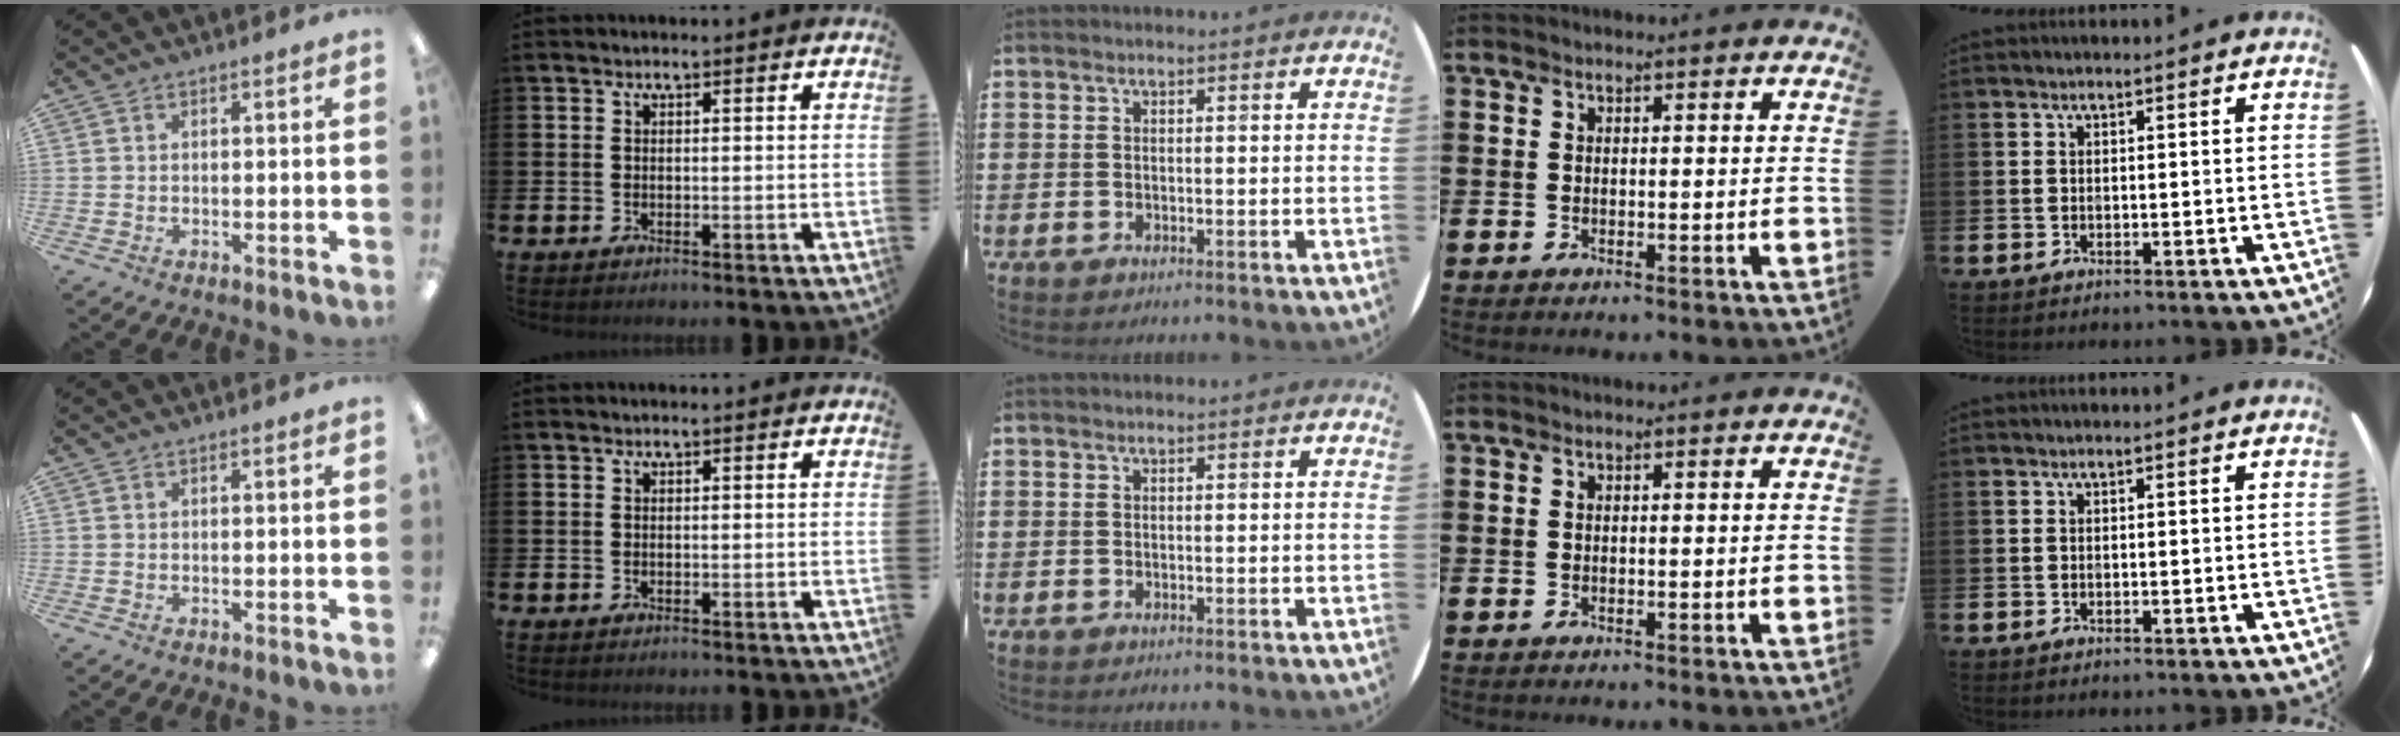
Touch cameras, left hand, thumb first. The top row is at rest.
{}